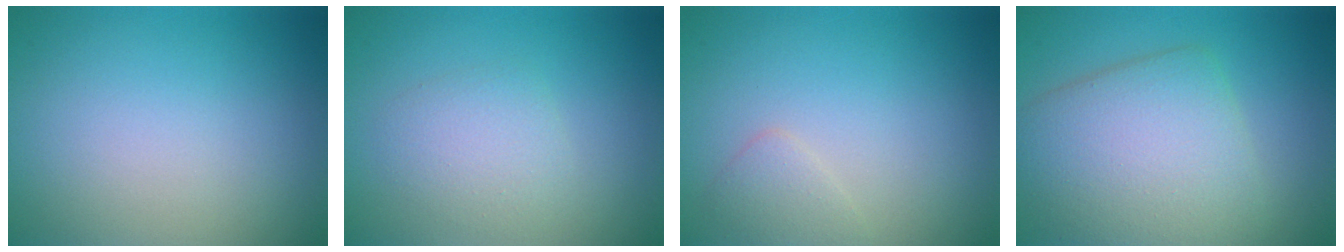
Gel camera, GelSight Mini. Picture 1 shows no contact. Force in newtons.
{"total": 2.3, "press": 2.3, "slide": 0.1}
{"total": 1.2, "press": 1.2, "slide": 0.1}
{"total": 7.0, "press": 6.9, "slide": 0.4}